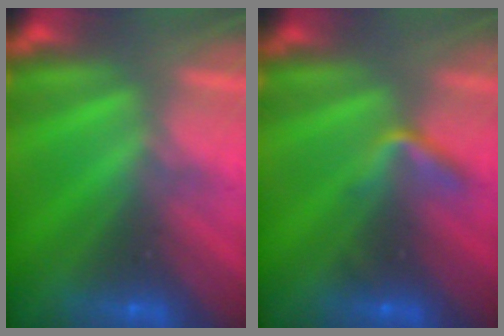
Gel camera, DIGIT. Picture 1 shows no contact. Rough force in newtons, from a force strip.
{"total": 2.2}